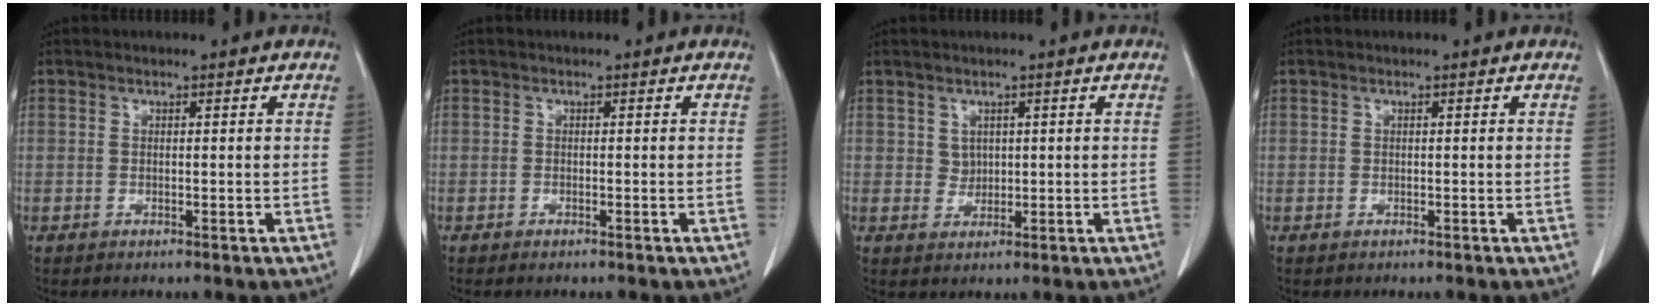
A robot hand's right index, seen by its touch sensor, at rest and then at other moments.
{"total": 0.7, "force": [-0.6, 0.0, 0.3], "torque": [-0.010, -0.002, -0.009]}
{"total": 1.7, "force": [0.5, 1.5, 0.5], "torque": [-0.005, -0.003, 0.010]}
{"total": 0.0}